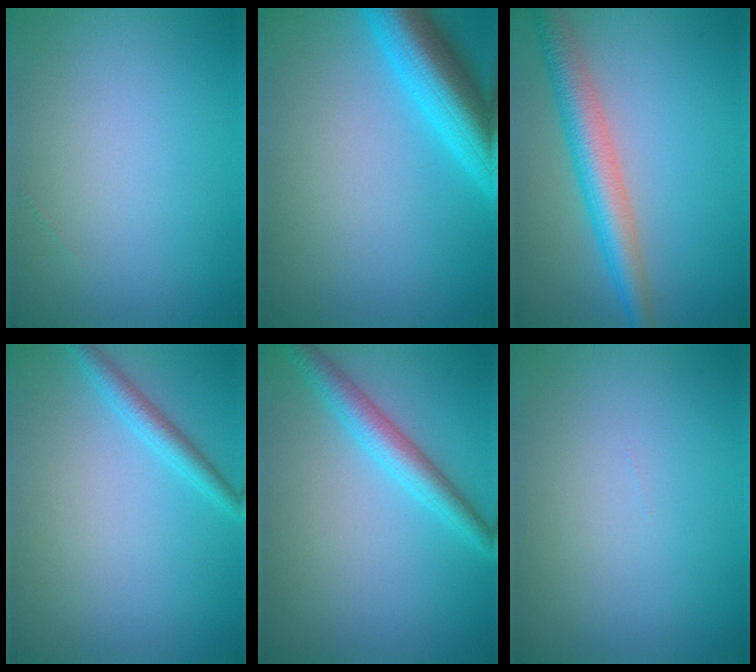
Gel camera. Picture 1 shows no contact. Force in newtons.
{"total": 7.5, "press": 7.5, "slide": 0.4}
{"total": 5.2, "press": 5.2, "slide": 0.1}
{"total": 2.1, "press": 2.1, "slide": 0.1}
{"total": 3.4, "press": 3.4, "slide": 0.1}
{"total": 0.0}